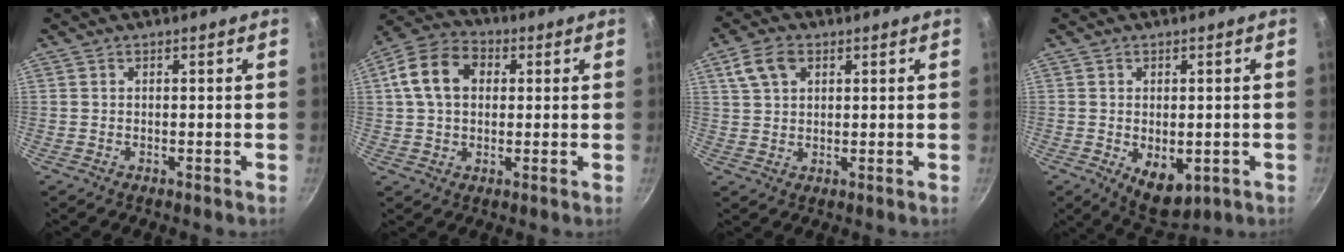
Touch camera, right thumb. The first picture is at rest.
{"total": 11.5, "force": [2.3, 8.4, 7.5], "torque": [-0.116, 0.019, 0.024]}
{"total": 6.4, "force": [2.7, 4.2, 3.9], "torque": [-0.064, 0.003, 0.049]}
{"total": 7.3, "force": [-1.5, 4.5, 5.6], "torque": [-0.064, -0.009, -0.007]}